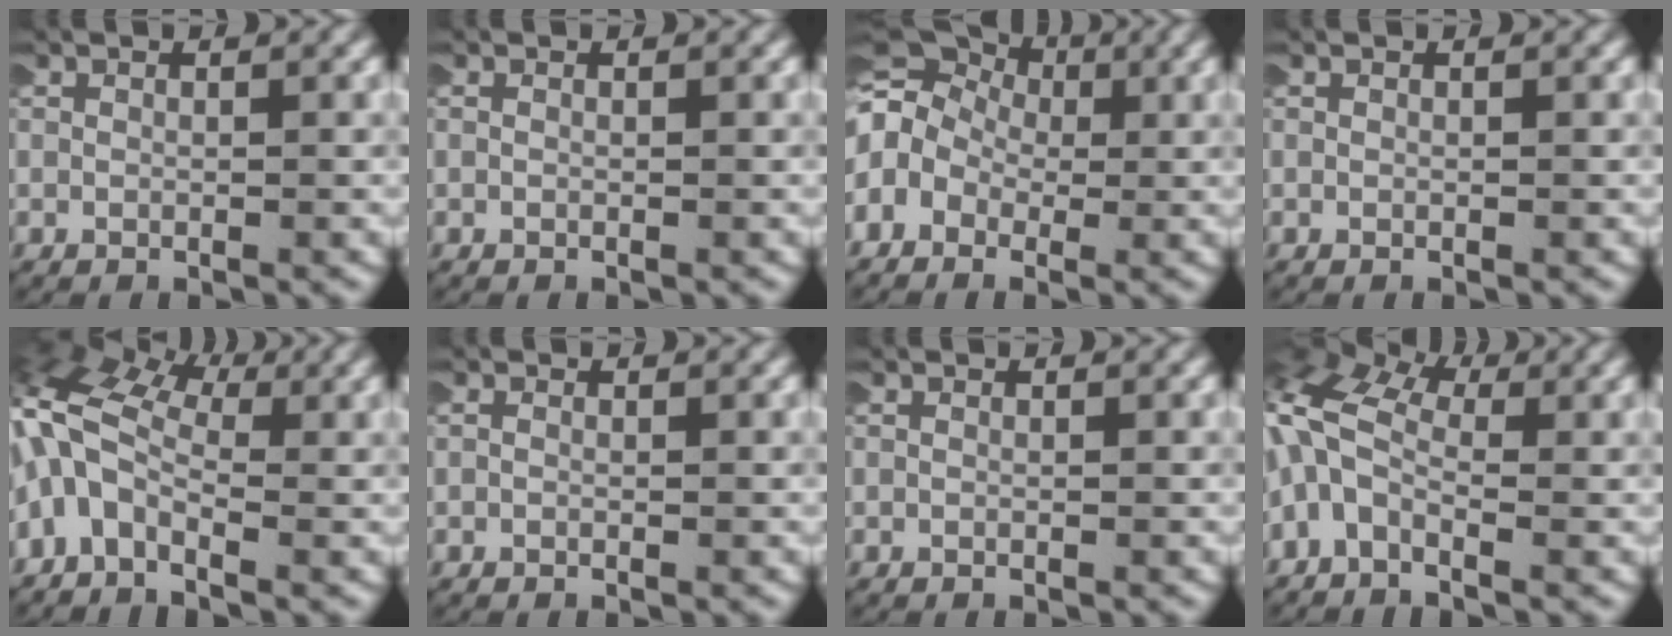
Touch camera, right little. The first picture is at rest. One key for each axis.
{"total": 0.0}
{"total": 8.3, "fx": 1.4, "fy": 7.1, "fz": 4.0, "tx": -0.098, "ty": 0.002, "tz": 0.011}
{"total": 0.0}
{"total": 9.1, "fx": 1.3, "fy": 7.3, "fz": 5.4, "tx": -0.139, "ty": -0.008, "tz": 0.010}
{"total": 0.0}
{"total": 0.0}
{"total": 7.9, "fx": 1.1, "fy": 6.4, "fz": 4.6, "tx": -0.115, "ty": -0.008, "tz": 0.005}